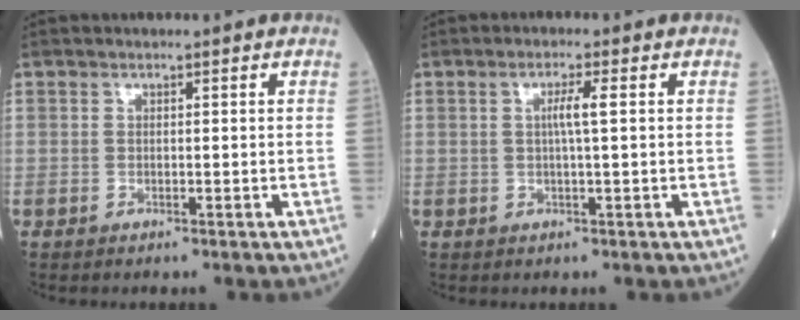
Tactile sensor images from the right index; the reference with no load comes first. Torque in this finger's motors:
{"motor_torque": [0.60, 0.19, 0.20, 0.07]}